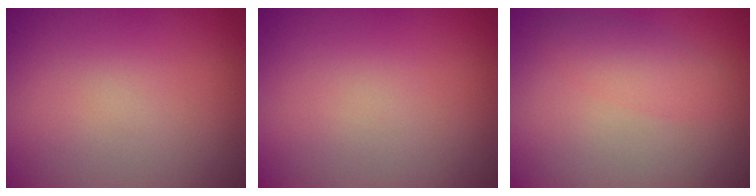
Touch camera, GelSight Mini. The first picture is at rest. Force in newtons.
{"total": 0.0}
{"total": 1.9, "press": 1.9, "slide": 0.1}